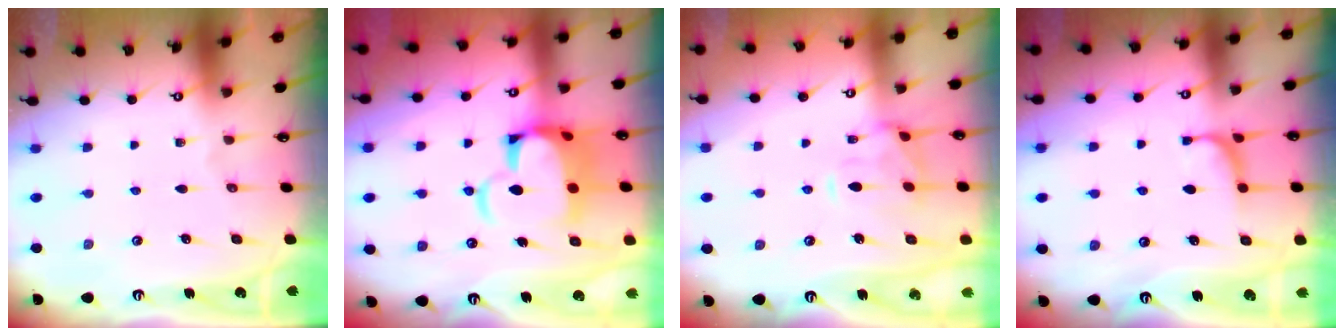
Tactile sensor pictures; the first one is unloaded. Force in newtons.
{"total": 9.0, "press": 8.7, "slide": 2.3}
{"total": 4.2, "press": 3.9, "slide": 1.4}
{"total": 0.0}